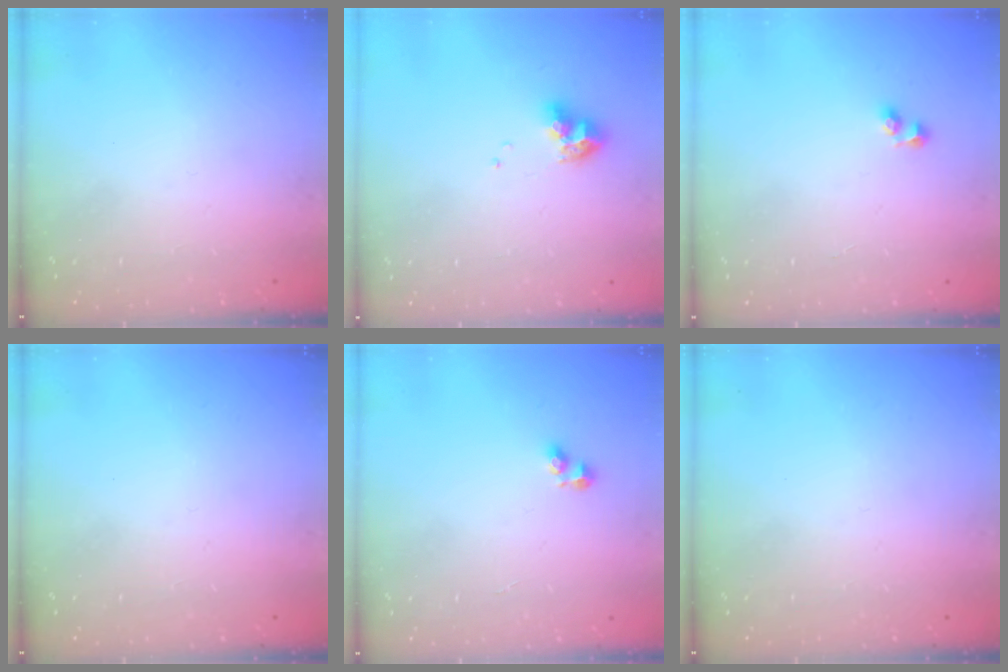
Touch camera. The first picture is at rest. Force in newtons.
{"total": 9.1, "press": 9.1, "slide": 1.1}
{"total": 3.0, "press": 2.7, "slide": 1.3}
{"total": 0.0}
{"total": 2.5, "press": 2.5, "slide": 0.2}
{"total": 0.0}